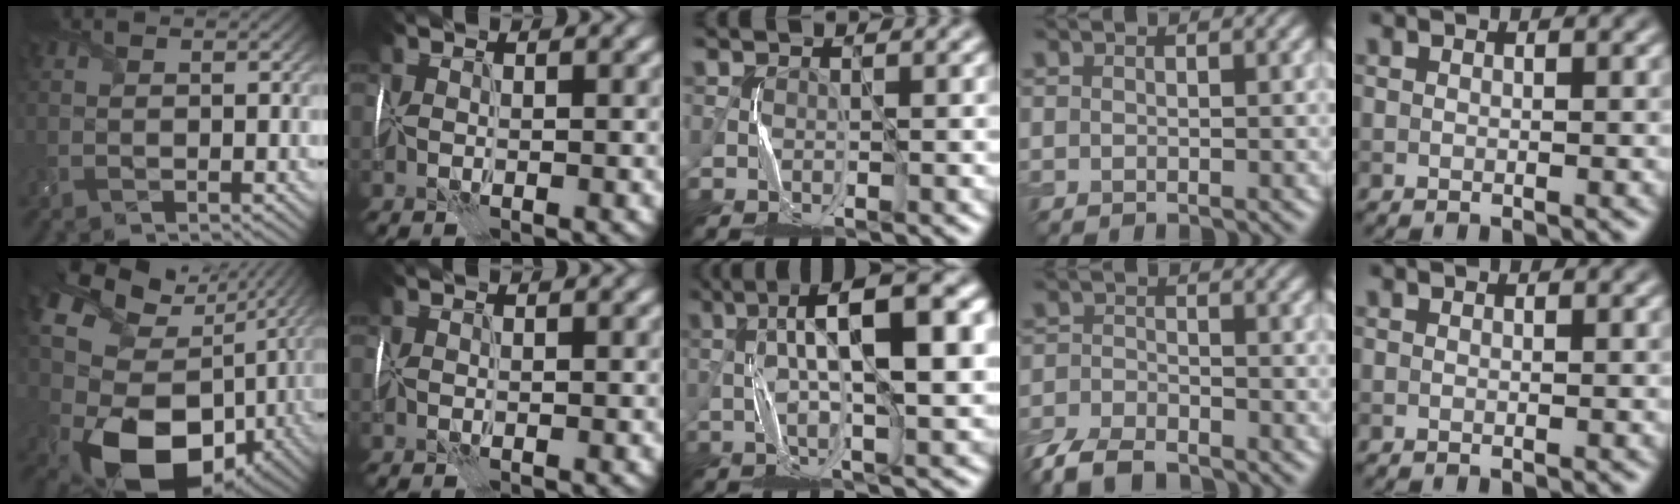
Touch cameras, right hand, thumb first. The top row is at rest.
{"thumb": {"total": 18.5, "force": [-1.1, 14.3, 11.7], "torque": [-0.238, -0.055, 0.016]}, "middle": {"total": 10.9, "force": [1.9, 2.7, 10.4], "torque": [-0.154, 0.017, 0.025]}, "ring": {"total": 5.7, "force": [-4.5, 2.2, 2.7], "torque": [-0.053, -0.012, -0.097]}}